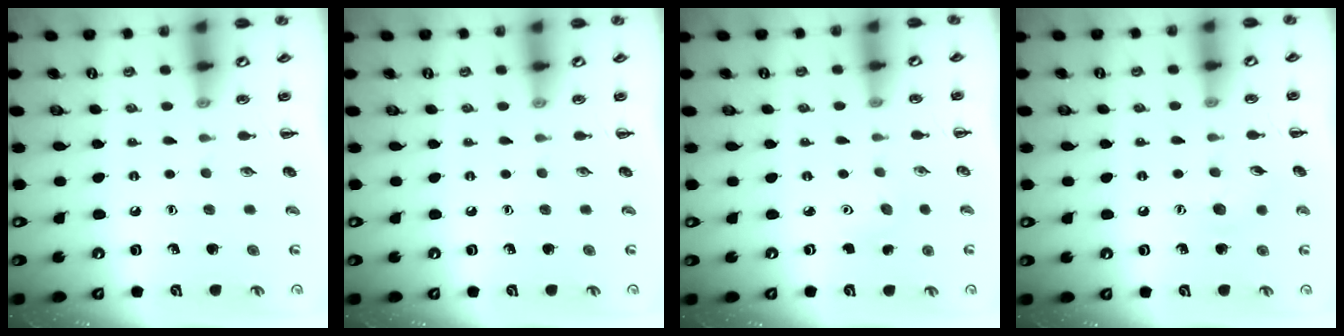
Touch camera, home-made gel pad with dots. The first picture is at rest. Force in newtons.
{"total": 0.0}
{"total": 3.2, "press": 3.1, "slide": 0.8}
{"total": 7.0, "press": 6.9, "slide": 1.4}